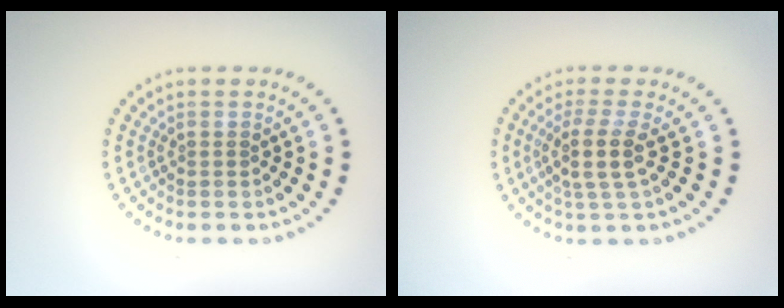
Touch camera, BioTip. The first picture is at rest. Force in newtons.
{"total": 3.0, "press": 2.3, "slide": 1.8}